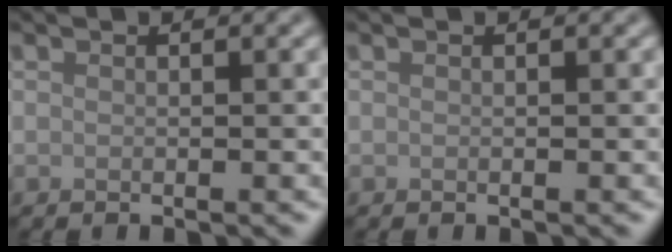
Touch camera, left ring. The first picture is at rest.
{"total": 0.0}